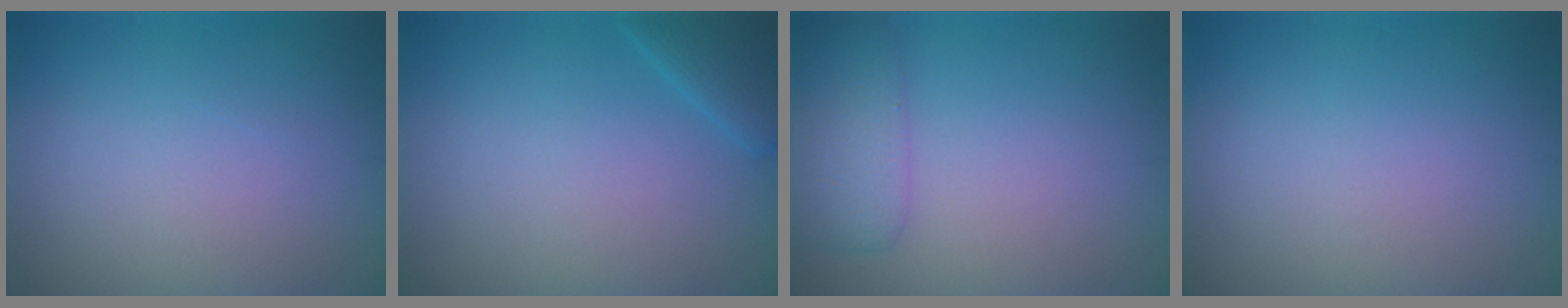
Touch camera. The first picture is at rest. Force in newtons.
{"total": 2.3, "press": 2.3, "slide": 0.2}
{"total": 3.1, "press": 3.1, "slide": 0.2}
{"total": 0.0}